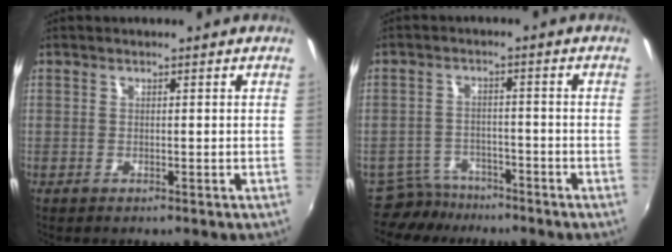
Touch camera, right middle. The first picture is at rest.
{"total": 5.8, "force": [-5.1, 2.8, 0.3], "torque": [-0.024, 0.008, -0.085]}